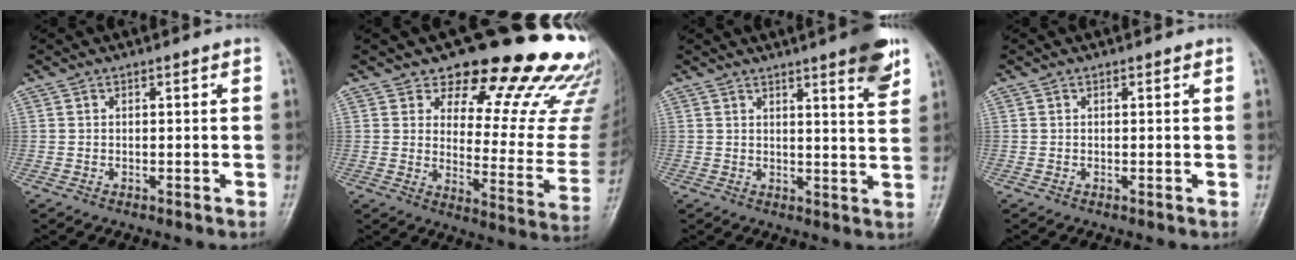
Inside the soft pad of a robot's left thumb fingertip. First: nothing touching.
{"total": 22.7, "force": [18.7, 7.6, 10.4], "torque": [-0.082, -0.145, 0.228]}
{"total": 7.8, "force": [4.9, 1.0, 6.0], "torque": [-0.068, -0.026, 0.061]}
{"total": 0.0}